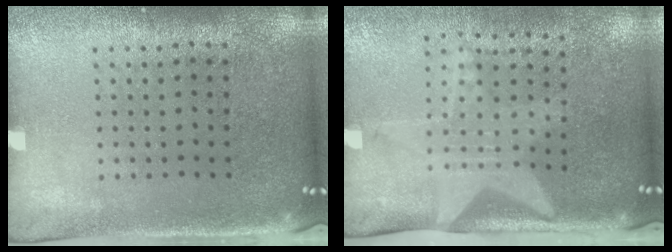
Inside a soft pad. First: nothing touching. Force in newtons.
{"total": 2.1, "press": 1.5, "slide": 1.4}